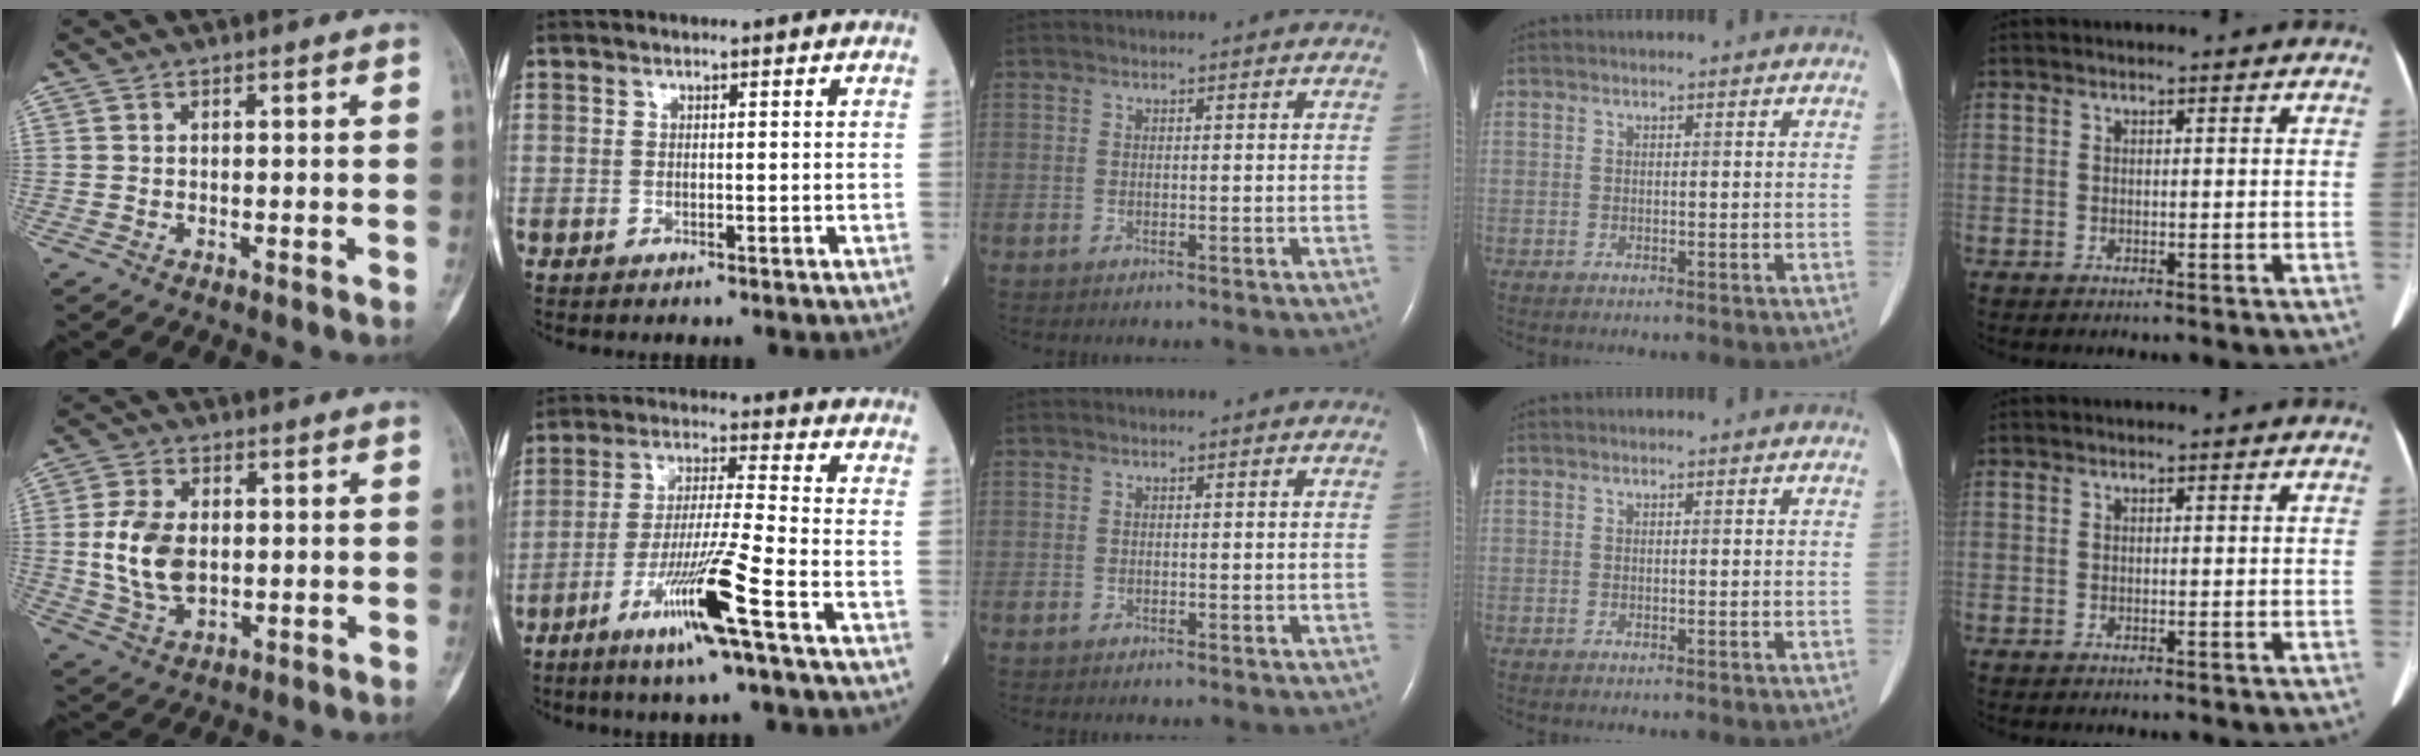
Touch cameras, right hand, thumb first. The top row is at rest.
{"thumb": {"total": 10.4, "force": [0.3, 6.7, 8.0], "torque": [-0.153, -0.003, 0.012]}, "index": {"total": 12.2, "force": [-6.2, -1.2, 10.4], "torque": [-0.196, -0.020, -0.118]}}